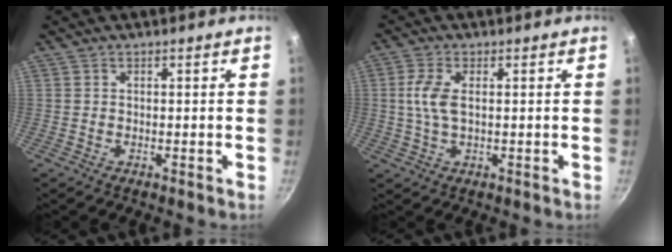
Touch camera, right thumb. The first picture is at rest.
{"total": 5.3, "force": [0.6, 2.5, 4.6], "torque": [-0.104, 0.005, 0.009]}